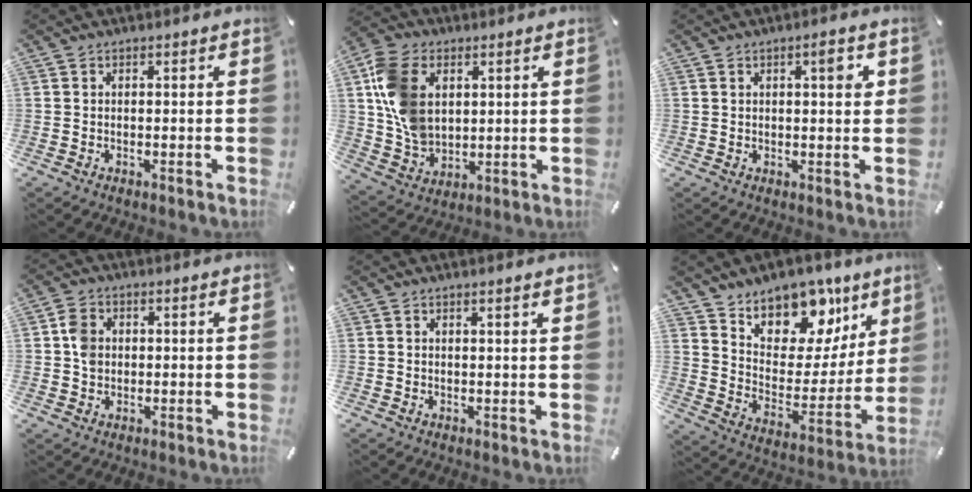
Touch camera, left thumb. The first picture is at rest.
{"total": 13.0, "force": [3.3, 9.7, 8.0], "torque": [-0.183, 0.007, 0.061]}
{"total": 3.7, "force": [1.4, 1.2, 3.2], "torque": [-0.043, -0.004, 0.016]}
{"total": 4.4, "force": [0.4, 3.6, 2.4], "torque": [-0.040, 0.007, 0.006]}
{"total": 1.1, "force": [0.9, -0.1, 0.6], "torque": [-0.011, -0.002, 0.016]}
{"total": 15.4, "force": [11.8, 8.8, 4.4], "torque": [-0.058, -0.110, 0.208]}